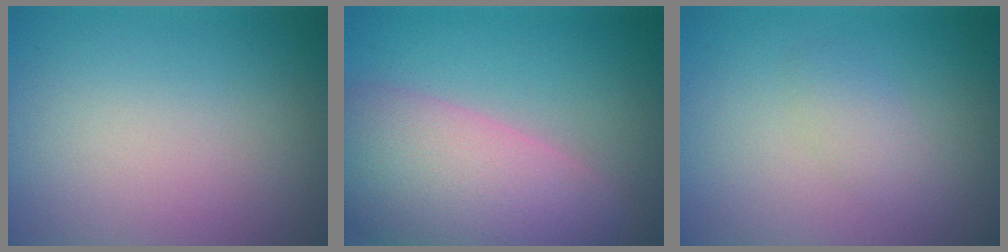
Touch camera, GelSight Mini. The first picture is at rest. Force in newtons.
{"total": 10.4, "press": 10.4, "slide": 1.0}
{"total": 1.6, "press": 1.6, "slide": 0.1}